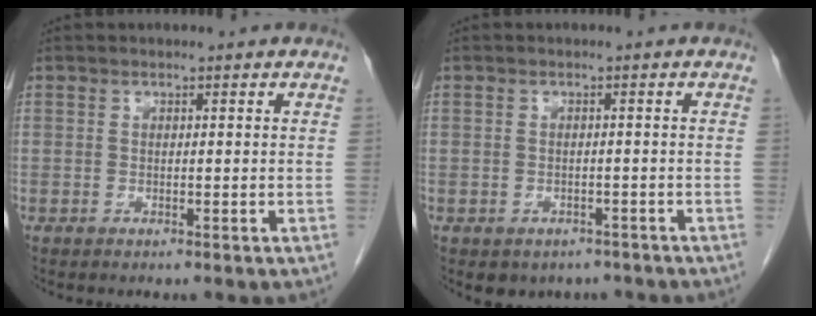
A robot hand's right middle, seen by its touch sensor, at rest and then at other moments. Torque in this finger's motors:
{"motor_torque": [0.05, -0.04, 0.02, 0.01]}